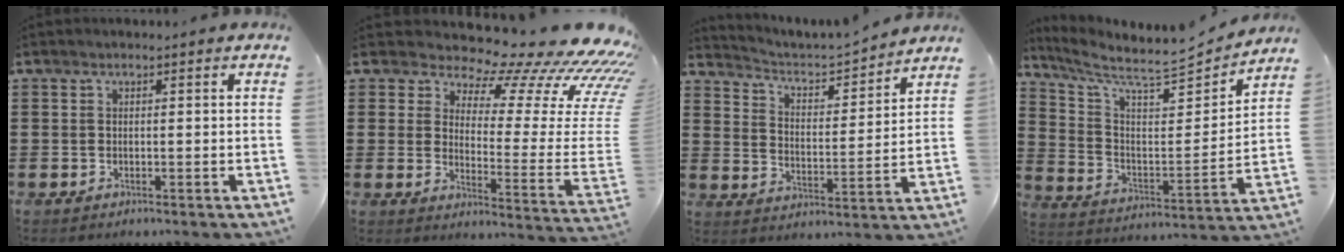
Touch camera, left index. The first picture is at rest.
{"total": 11.7, "force": [9.7, 3.1, 5.8], "torque": [-0.094, -0.094, 0.158]}
{"total": 3.3, "force": [3.1, 0.8, 0.8], "torque": [-0.038, -0.029, 0.042]}
{"total": 7.3, "force": [6.4, 1.2, 3.5], "torque": [-0.100, -0.051, 0.104]}